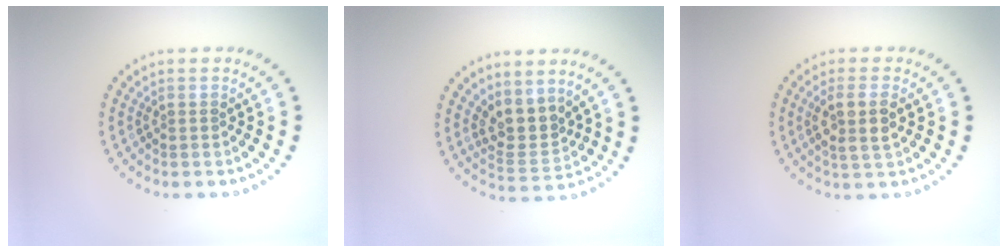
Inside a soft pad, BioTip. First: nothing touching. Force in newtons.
{"total": 3.1, "press": 2.5, "slide": 1.9}
{"total": 2.8, "press": 2.6, "slide": 1.0}